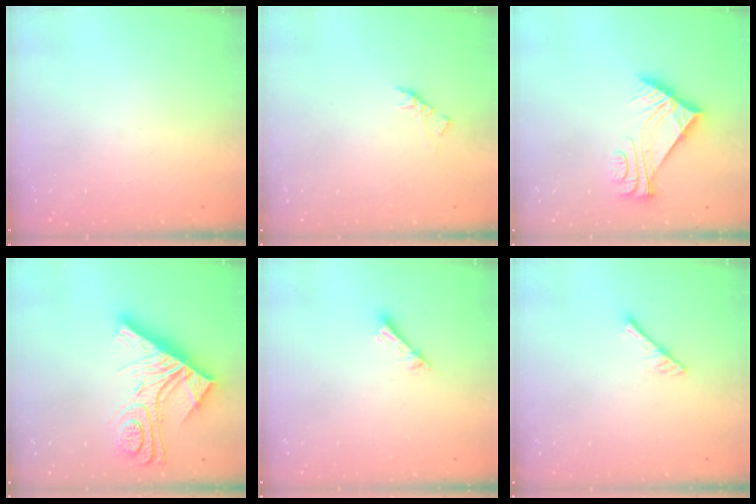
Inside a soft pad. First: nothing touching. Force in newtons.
{"total": 1.7, "press": 1.6, "slide": 0.5}
{"total": 7.4, "press": 7.4, "slide": 0.8}
{"total": 17.1, "press": 17.0, "slide": 1.5}
{"total": 2.6, "press": 2.6, "slide": 0.1}
{"total": 2.9, "press": 2.9, "slide": 0.2}